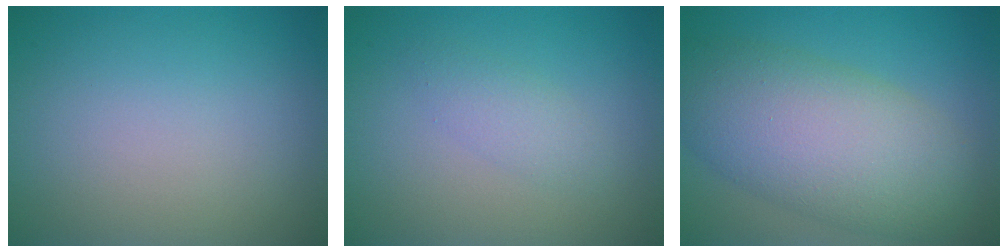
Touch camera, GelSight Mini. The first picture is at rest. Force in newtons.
{"total": 1.7, "press": 1.7, "slide": 0.1}
{"total": 9.3, "press": 9.3, "slide": 0.6}